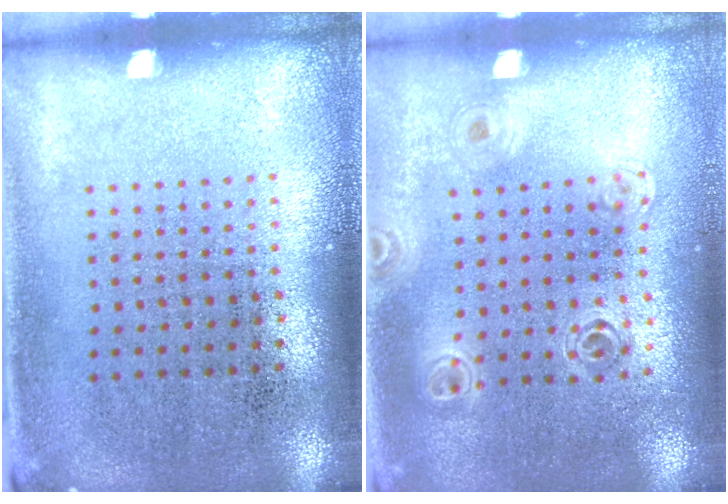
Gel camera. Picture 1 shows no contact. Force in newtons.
{"total": 1.2, "press": 1.2, "slide": 0.3}